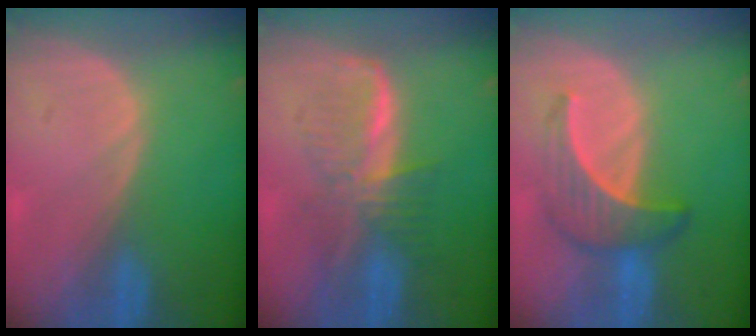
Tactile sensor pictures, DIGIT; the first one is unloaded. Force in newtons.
{"total": 6.5, "press": 6.3, "slide": 1.6}
{"total": 6.3, "press": 6.1, "slide": 1.9}